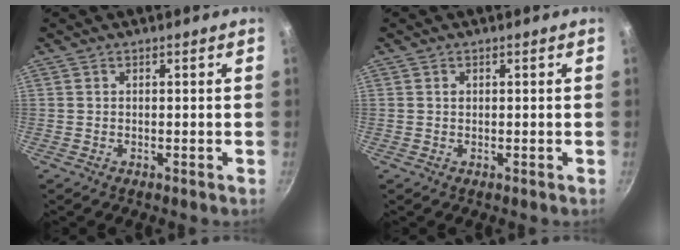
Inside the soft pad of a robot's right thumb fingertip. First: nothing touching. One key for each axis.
{"total": 0.6, "fx": 0.1, "fy": 0.6, "fz": 0.3, "tx": -0.002, "ty": 0.003, "tz": 0.002}